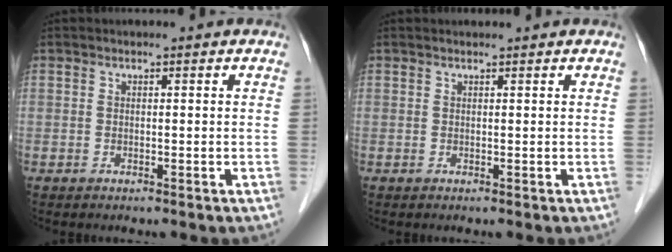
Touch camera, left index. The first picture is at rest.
{"total": 1.0, "force": [1.0, 0.1, 0.3], "torque": [-0.007, 0.013, 0.018]}